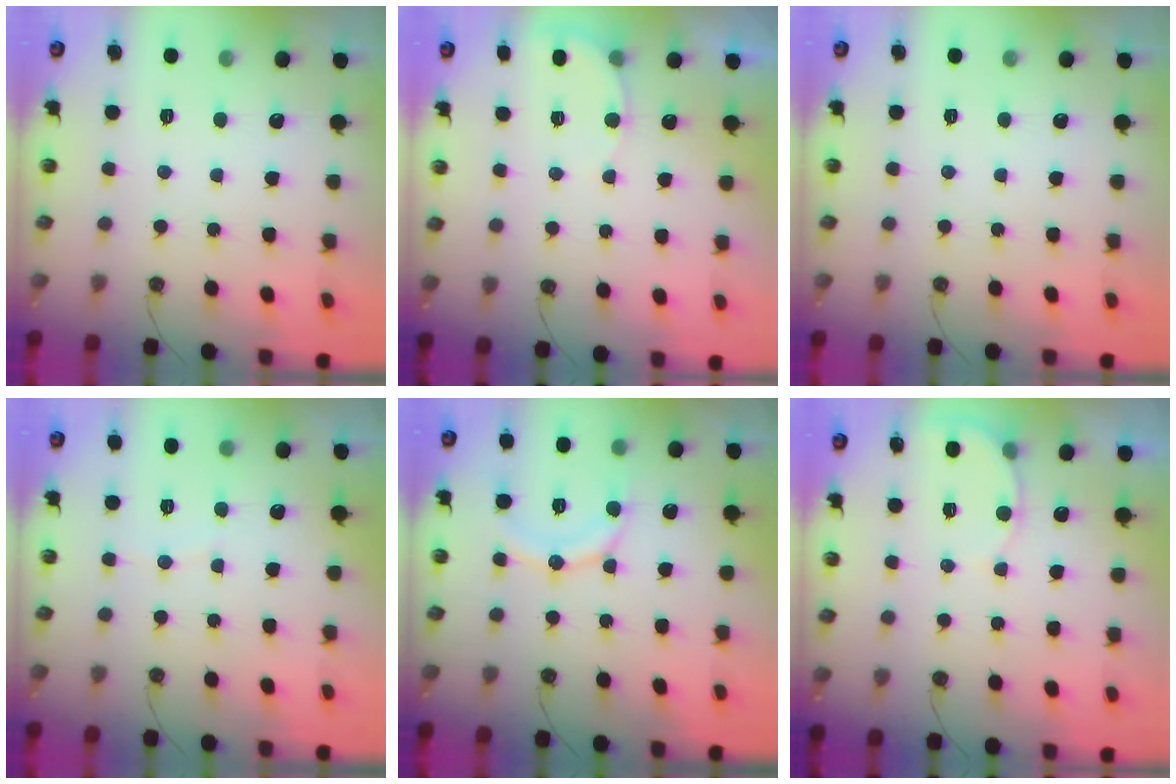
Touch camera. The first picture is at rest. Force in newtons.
{"total": 4.5, "press": 4.3, "slide": 1.0}
{"total": 0.0}
{"total": 2.4, "press": 2.4, "slide": 0.3}
{"total": 11.4, "press": 11.3, "slide": 1.2}
{"total": 5.3, "press": 5.3, "slide": 0.4}